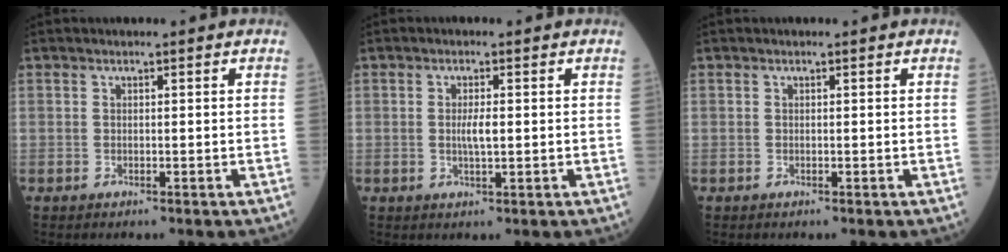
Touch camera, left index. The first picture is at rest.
{"total": 2.4, "force": [0.1, 0.4, 2.4], "torque": [-0.049, -0.001, 0.003]}
{"total": 0.0}